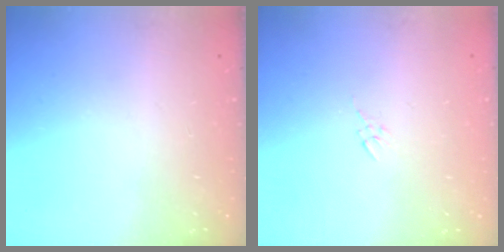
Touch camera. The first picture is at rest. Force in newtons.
{"total": 2.7, "press": 2.7, "slide": 0.5}